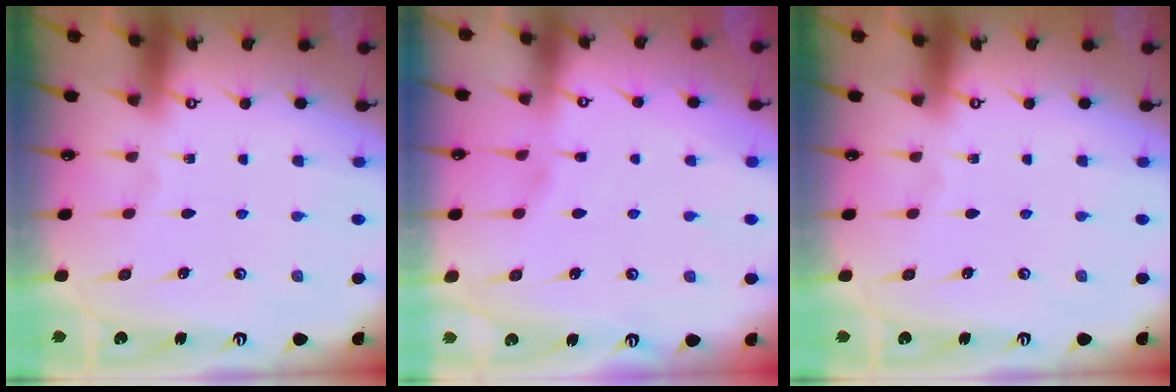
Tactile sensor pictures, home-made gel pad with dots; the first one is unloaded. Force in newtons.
{"total": 1.6, "press": 1.5, "slide": 0.4}
{"total": 0.0}